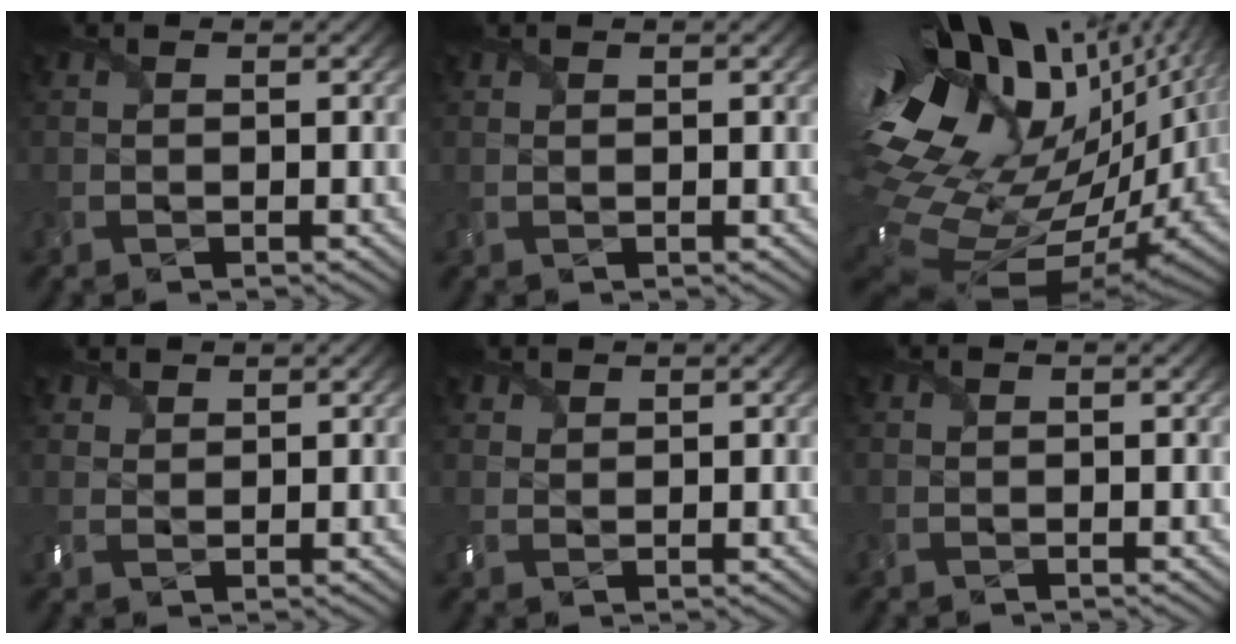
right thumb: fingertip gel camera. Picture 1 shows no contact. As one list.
[{"total": 1.1, "force": [0.9, 0.6, 0.2], "torque": [-0.008, 0.002, 0.020]}, {"total": 20.6, "force": [3.5, 11.5, 16.7], "torque": [-0.342, -0.035, 0.084]}, {"total": 3.1, "force": [2.3, 1.9, 0.8], "torque": [-0.023, 0.004, 0.048]}, {"total": 2.8, "force": [2.0, 1.7, 0.7], "torque": [-0.021, 0.004, 0.043]}, {"total": 0.0}]